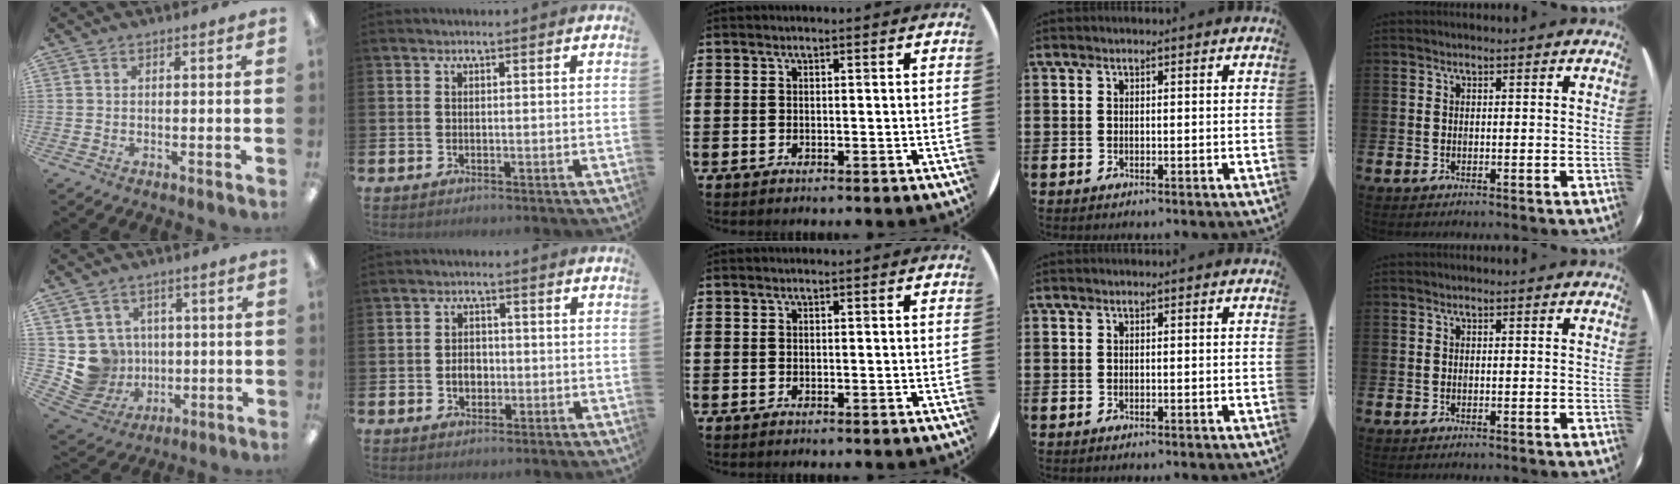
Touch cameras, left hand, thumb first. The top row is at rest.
{"thumb": {"total": 9.5, "force": [0.3, 9.5, 1.2], "torque": [-0.060, -0.007, 0.021]}, "index": {"total": 2.9, "force": [-0.6, 2.2, 1.8], "torque": [-0.016, -0.003, -0.019]}}